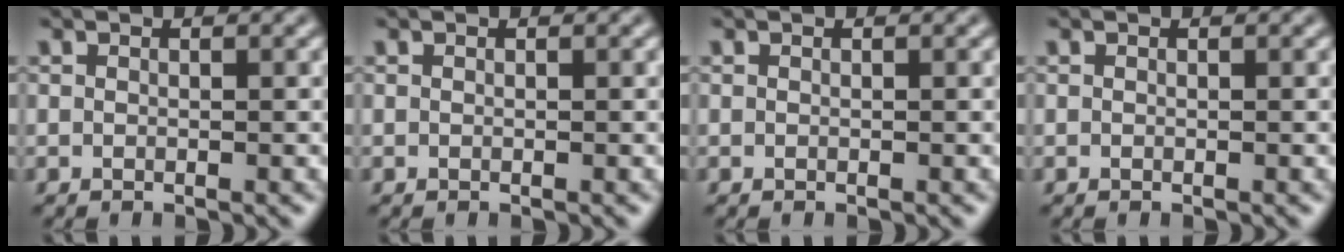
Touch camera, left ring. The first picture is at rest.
{"total": 0.0}
{"total": 0.0}
{"total": 0.0}